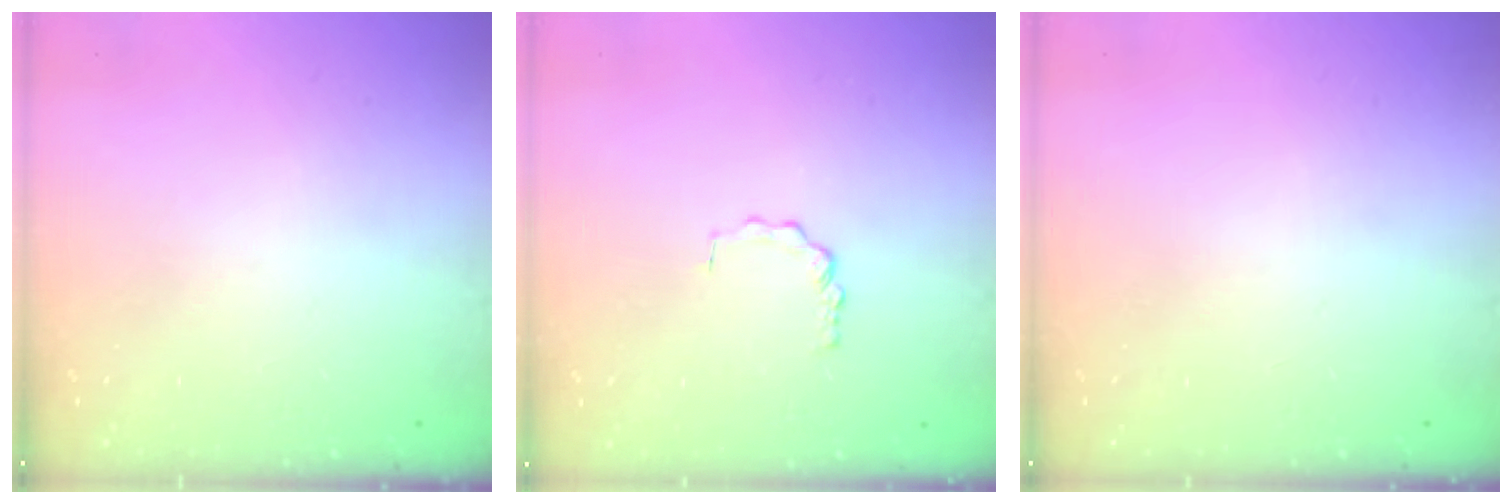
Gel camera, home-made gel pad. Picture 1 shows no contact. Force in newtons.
{"total": 1.8, "press": 1.8, "slide": 0.3}
{"total": 0.0}